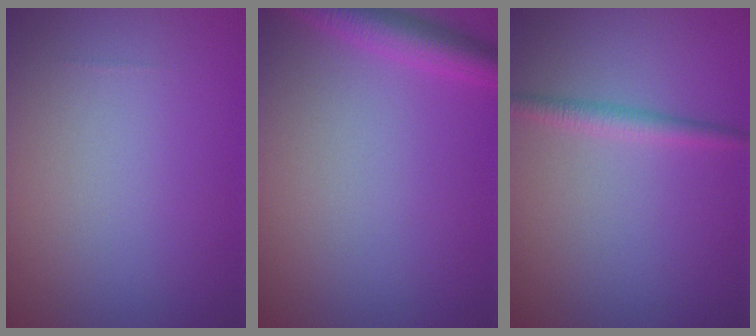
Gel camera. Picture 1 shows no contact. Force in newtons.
{"total": 3.6, "press": 3.6, "slide": 0.2}
{"total": 1.7, "press": 1.7, "slide": 0.1}